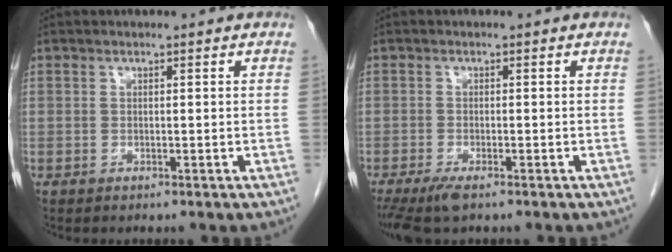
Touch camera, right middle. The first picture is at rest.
{"total": 4.1, "force": [-2.8, 0.9, 2.8], "torque": [-0.054, -0.012, -0.050]}